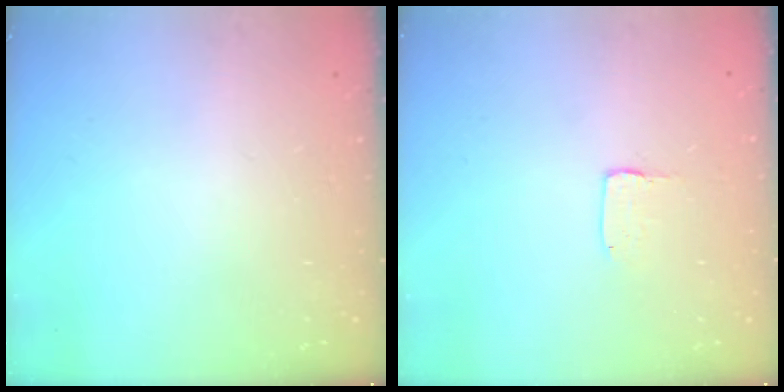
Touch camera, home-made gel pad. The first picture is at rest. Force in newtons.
{"total": 1.7, "press": 1.6, "slide": 0.1}